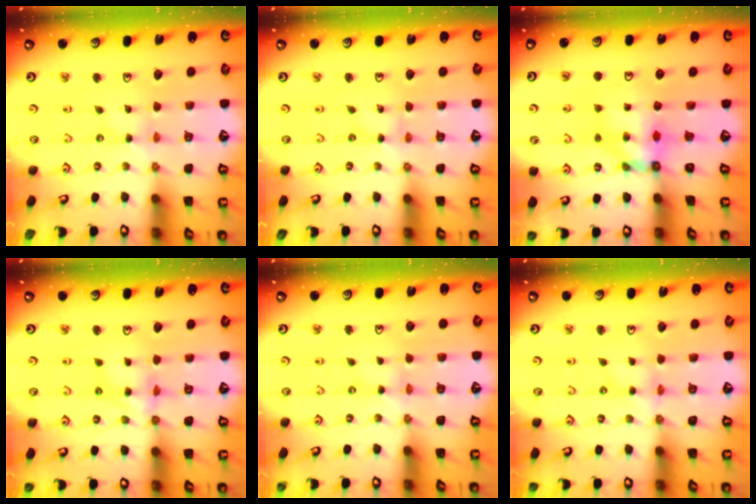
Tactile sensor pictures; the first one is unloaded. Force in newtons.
{"total": 0.0}
{"total": 5.6, "press": 5.6, "slide": 0.3}
{"total": 8.3, "press": 8.2, "slide": 0.9}
{"total": 0.8, "press": 0.8, "slide": 0.1}
{"total": 2.6, "press": 2.6, "slide": 0.4}